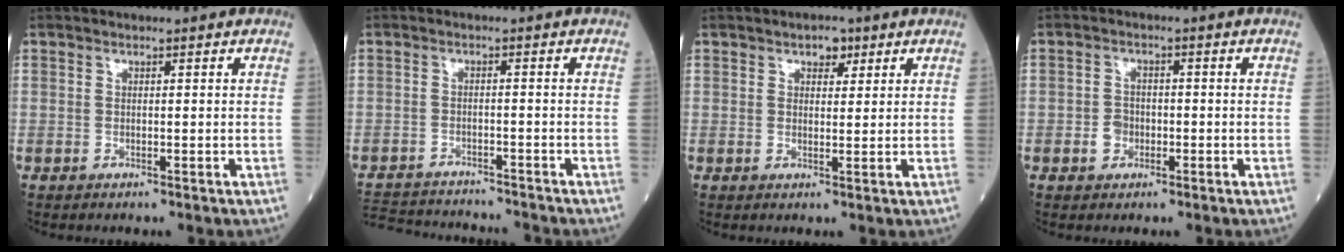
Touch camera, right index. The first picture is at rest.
{"total": 13.1, "force": [-12.5, 2.0, 3.6], "torque": [-0.078, 0.002, -0.180]}
{"total": 2.5, "force": [1.5, 1.4, 1.5], "torque": [-0.017, 0.004, 0.020]}
{"total": 2.6, "force": [-1.0, 2.1, 1.1], "torque": [-0.018, 0.005, -0.018]}